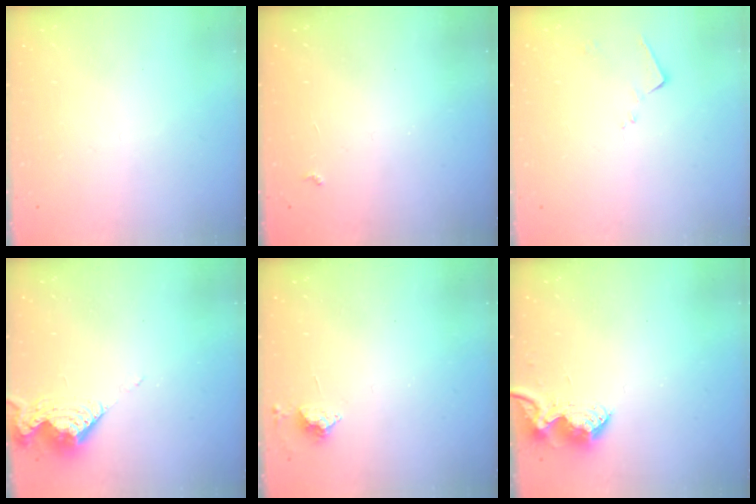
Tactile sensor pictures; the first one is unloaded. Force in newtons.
{"total": 2.9, "press": 2.9, "slide": 0.5}
{"total": 8.0, "press": 8.0, "slide": 0.1}
{"total": 8.0, "press": 8.0, "slide": 0.5}
{"total": 3.7, "press": 3.7, "slide": 0.5}
{"total": 8.9, "press": 8.9, "slide": 0.4}